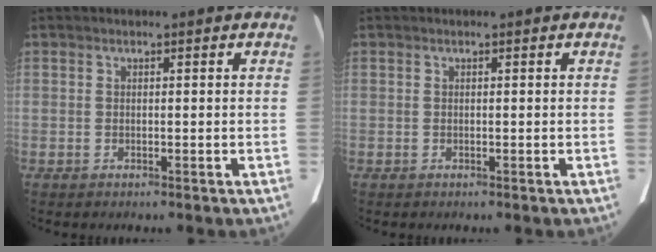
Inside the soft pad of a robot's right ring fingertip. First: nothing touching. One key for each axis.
{"total": 0.0}